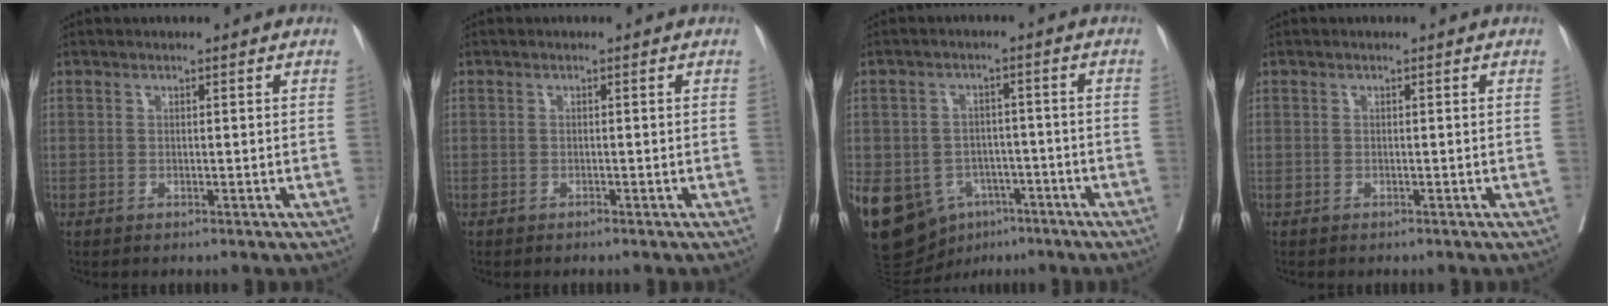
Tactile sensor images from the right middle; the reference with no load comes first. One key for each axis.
{"total": 0.0}
{"total": 18.3, "fx": -8.4, "fy": 13.8, "fz": 8.7, "tx": -0.211, "ty": 0.006, "tz": -0.115}
{"total": 0.0}